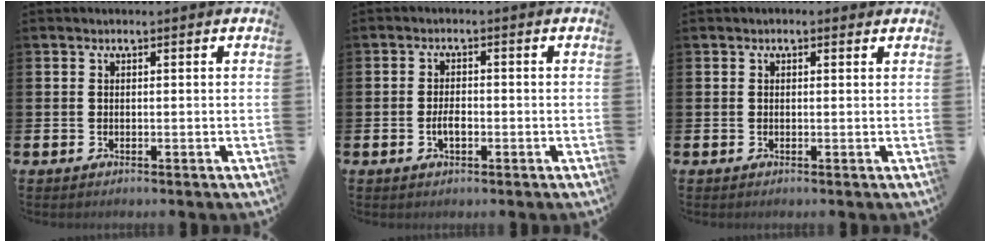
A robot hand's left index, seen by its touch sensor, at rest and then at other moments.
{"total": 2.4, "force": [-0.6, 1.2, 2.0], "torque": [-0.037, 0.003, -0.011]}
{"total": 0.5, "force": [0.2, 0.4, 0.2], "torque": [0.003, 0.003, 0.001]}